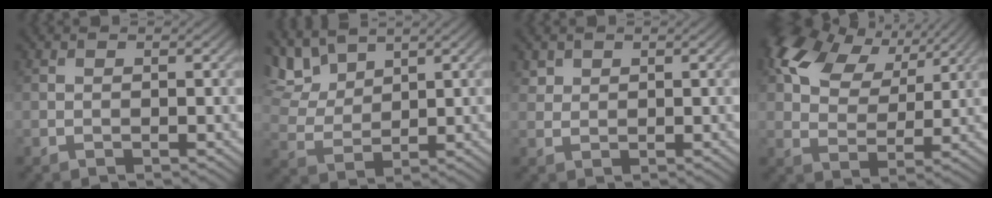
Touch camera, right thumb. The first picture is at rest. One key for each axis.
{"total": 6.8, "fx": 4.8, "fy": 3.1, "fz": 3.6, "tx": -0.095, "ty": 0.004, "tz": 0.102}
{"total": 1.4, "fx": 1.0, "fy": 1.0, "fz": 0.3, "tx": -0.011, "ty": -0.002, "tz": 0.023}
{"total": 11.2, "fx": 6.0, "fy": 6.7, "fz": 6.7, "tx": -0.148, "ty": 0.017, "tz": 0.108}